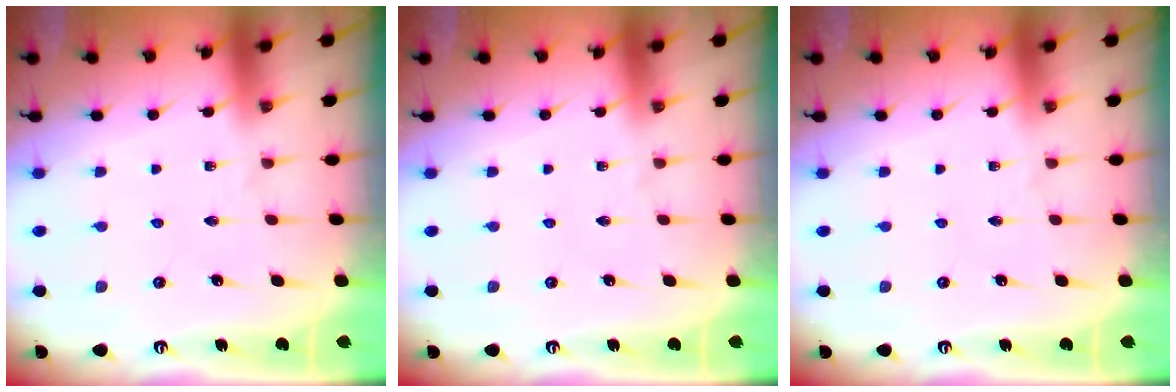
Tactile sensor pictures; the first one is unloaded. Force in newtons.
{"total": 0.0}
{"total": 0.0}